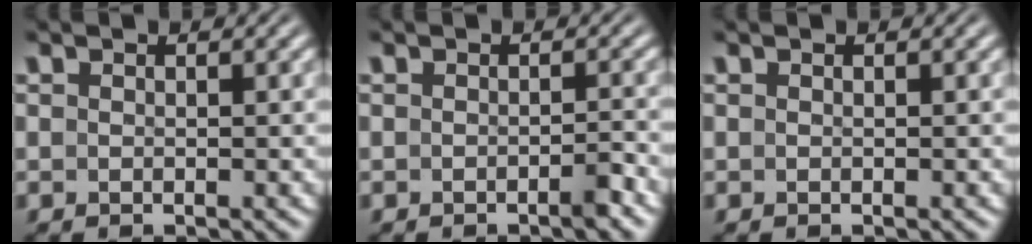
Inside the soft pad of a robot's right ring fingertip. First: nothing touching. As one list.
[{"total": 1.1, "force": [-1.0, -0.2, 0.5], "torque": [-0.008, 0.002, -0.020]}, {"total": 0.0}]